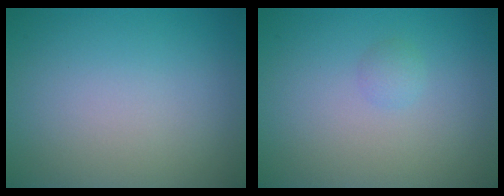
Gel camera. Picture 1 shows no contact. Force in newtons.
{"total": 0.8, "press": 0.8, "slide": 0.0}